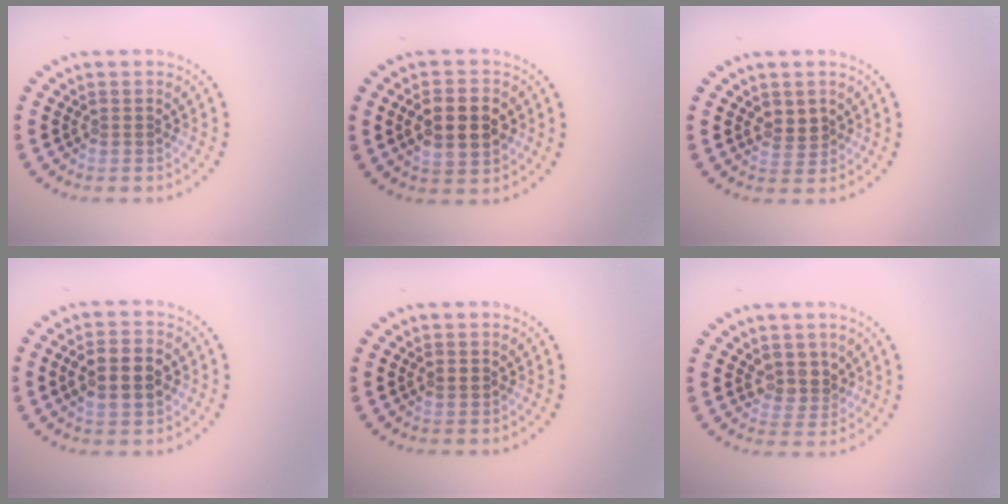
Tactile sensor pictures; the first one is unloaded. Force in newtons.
{"total": 5.0, "press": 5.0, "slide": 0.3}
{"total": 1.8, "press": 1.7, "slide": 0.8}
{"total": 4.0, "press": 4.0, "slide": 0.4}
{"total": 0.9, "press": 0.9, "slide": 0.1}
{"total": 2.5, "press": 2.1, "slide": 1.3}